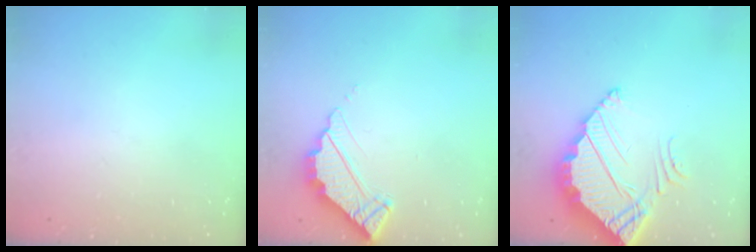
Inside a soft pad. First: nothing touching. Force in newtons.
{"total": 5.9, "press": 5.9, "slide": 0.2}
{"total": 6.3, "press": 6.3, "slide": 0.4}